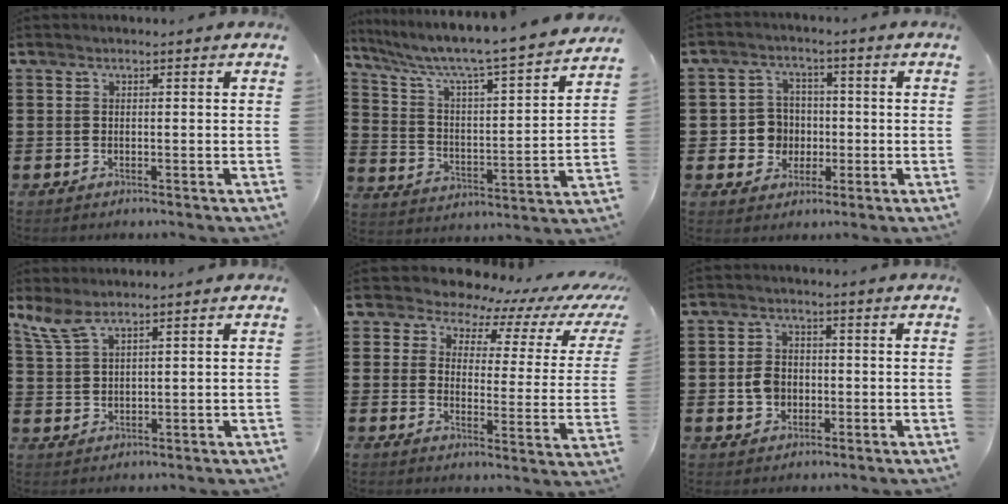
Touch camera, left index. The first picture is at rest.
{"total": 5.3, "force": [4.6, -0.3, 2.6], "torque": [-0.074, -0.052, 0.067]}
{"total": 5.6, "force": [-0.6, 5.3, 1.7], "torque": [-0.049, 0.016, -0.008]}
{"total": 4.5, "force": [3.3, 1.0, 2.8], "torque": [-0.064, -0.004, 0.062]}
{"total": 5.6, "force": [5.0, 2.2, 1.3], "torque": [-0.046, -0.041, 0.080]}
{"total": 3.8, "force": [-0.6, 3.1, 2.1], "torque": [-0.054, 0.003, -0.016]}